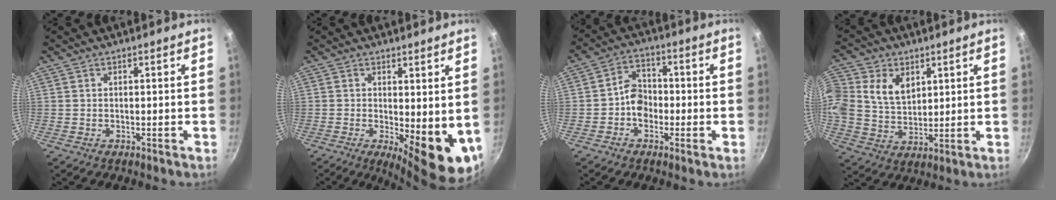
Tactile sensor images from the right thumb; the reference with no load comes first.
{"total": 11.0, "force": [-0.3, 4.3, 10.1], "torque": [-0.113, -0.018, 0.005]}
{"total": 5.7, "force": [-1.4, 4.5, 3.2], "torque": [-0.021, 0.024, -0.034]}
{"total": 11.0, "force": [3.5, 8.5, 6.1], "torque": [-0.112, -0.008, 0.064]}